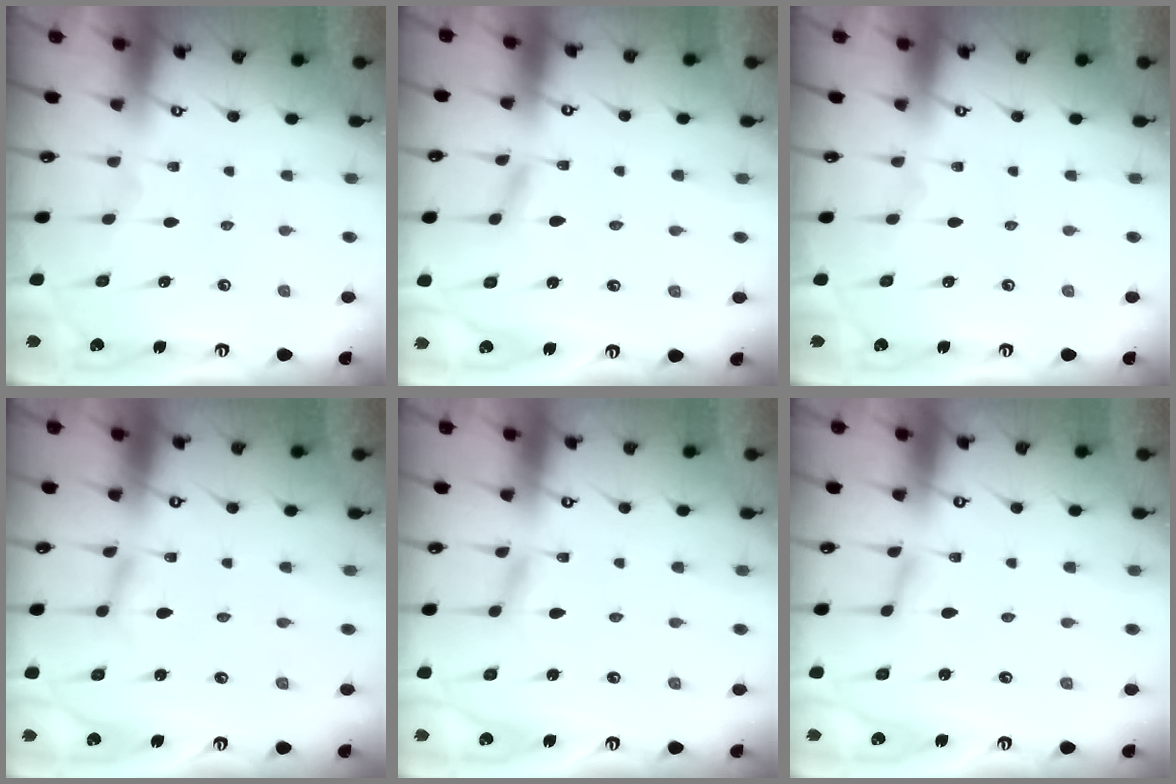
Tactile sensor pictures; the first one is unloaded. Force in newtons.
{"total": 1.9, "press": 1.9, "slide": 0.2}
{"total": 0.0}
{"total": 2.8, "press": 2.8, "slide": 0.2}
{"total": 2.5, "press": 2.4, "slide": 0.3}
{"total": 2.5, "press": 2.5, "slide": 0.4}